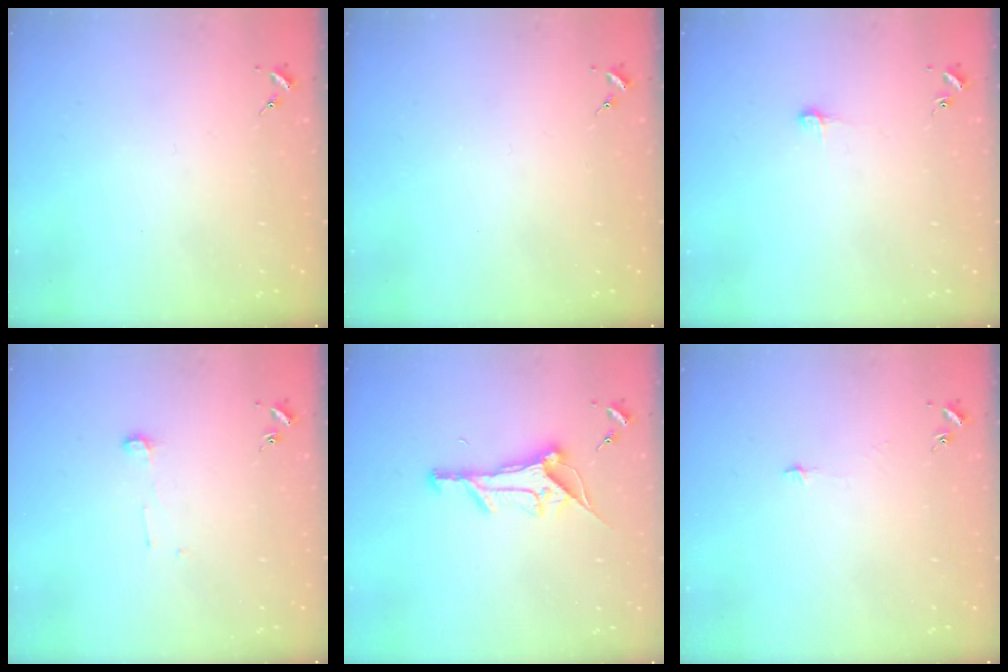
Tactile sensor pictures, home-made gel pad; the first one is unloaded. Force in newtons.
{"total": 0.0}
{"total": 5.4, "press": 5.4, "slide": 0.5}
{"total": 3.9, "press": 3.9, "slide": 0.3}
{"total": 12.8, "press": 12.8, "slide": 0.3}
{"total": 2.9, "press": 2.9, "slide": 0.3}